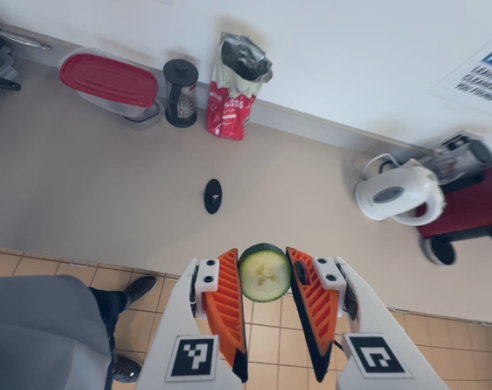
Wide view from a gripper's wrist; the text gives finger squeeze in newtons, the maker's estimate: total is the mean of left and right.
{"total": 9.1, "left": 9.0, "right": 9.3}